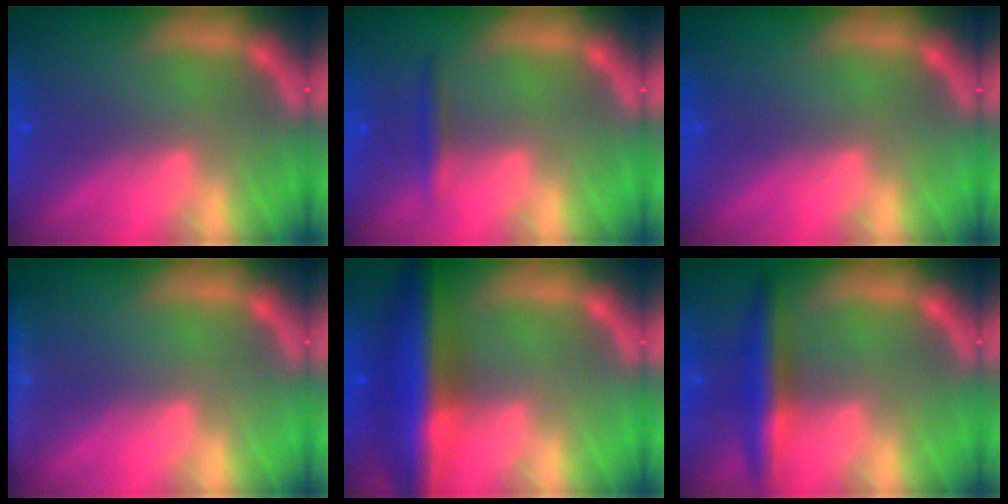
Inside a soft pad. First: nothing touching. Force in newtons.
{"total": 1.4}
{"total": 0.0}
{"total": 2.4}
{"total": 9.0}
{"total": 4.4}